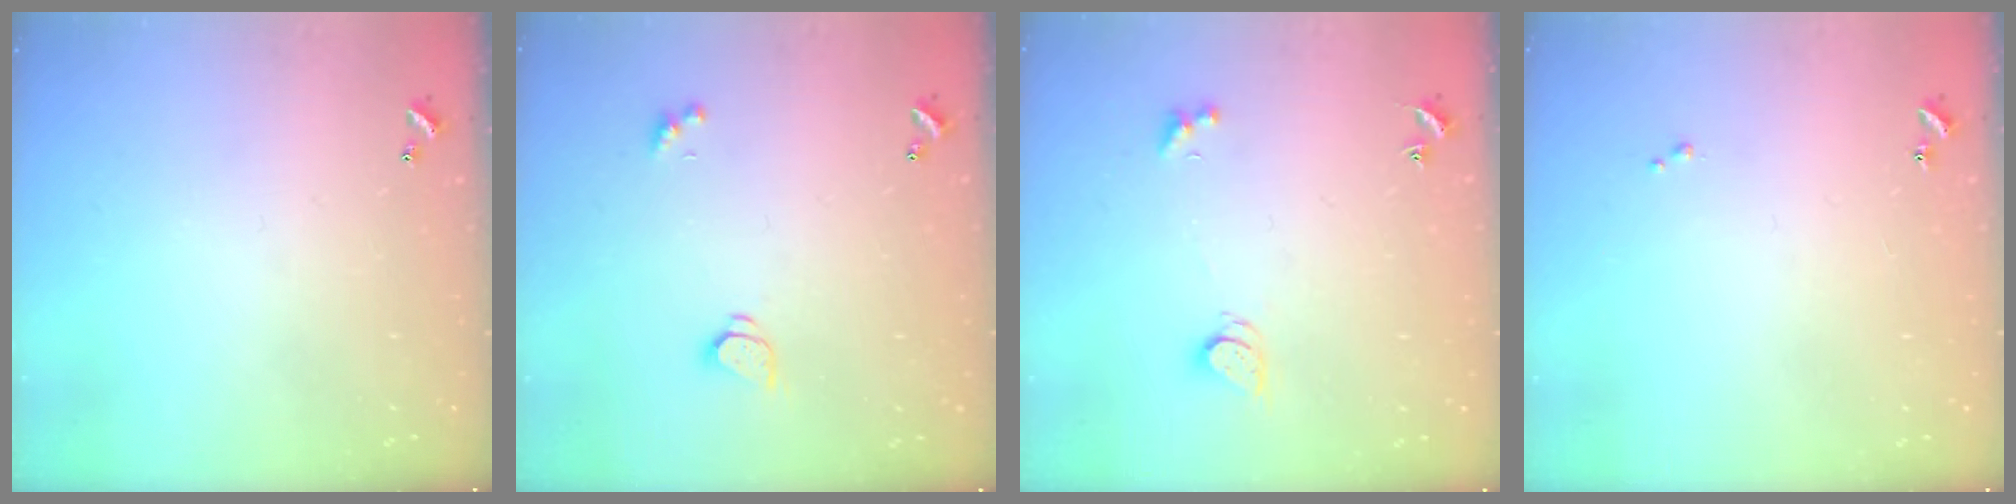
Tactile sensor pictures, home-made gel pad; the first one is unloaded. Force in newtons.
{"total": 1.6, "press": 1.6, "slide": 0.3}
{"total": 2.8, "press": 2.7, "slide": 0.5}
{"total": 0.0}